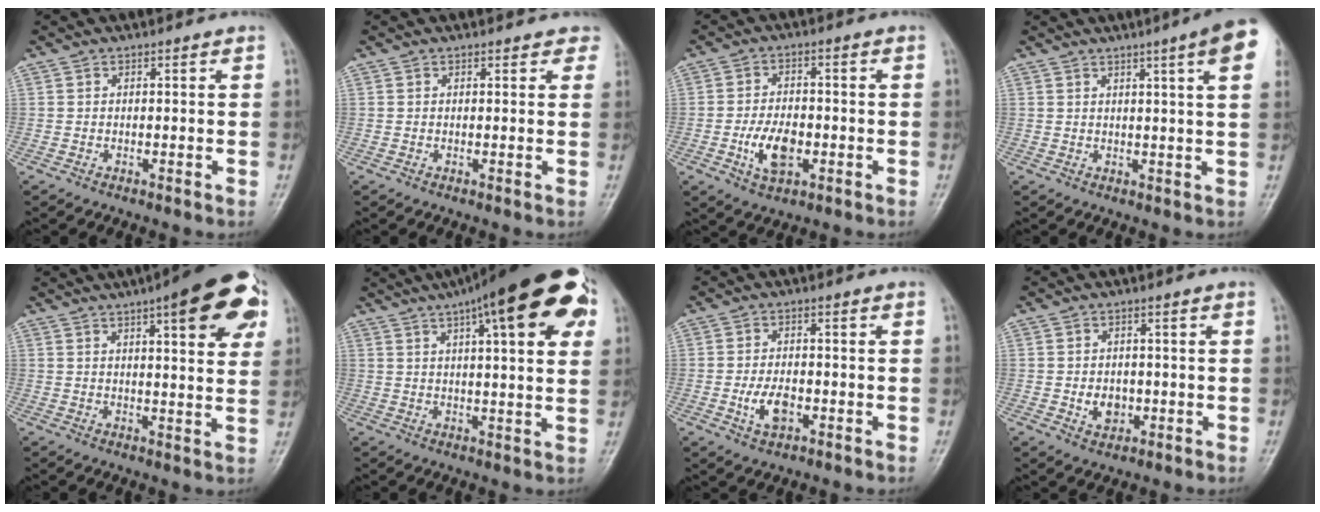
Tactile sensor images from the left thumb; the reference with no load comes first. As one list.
[{"total": 2.4, "force": [1.7, 1.3, 1.0], "torque": [0.017, -0.002, 0.008]}, {"total": 7.6, "force": [-2.2, 4.4, 5.8], "torque": [-0.098, 0.008, -0.039]}, {"total": 9.9, "force": [4.8, 0.5, 8.6], "torque": [-0.105, -0.003, 0.048]}, {"total": 16.0, "force": [7.2, 4.5, 13.5], "torque": [-0.143, -0.013, 0.087]}, {"total": 22.6, "force": [10.4, 6.2, 19.1], "torque": [-0.259, 0.009, 0.141]}, {"total": 5.3, "force": [-1.7, 3.0, 4.0], "torque": [-0.072, 0.007, -0.029]}, {"total": 4.2, "force": [-0.8, 3.3, 2.5], "torque": [-0.025, 0.002, -0.007]}]